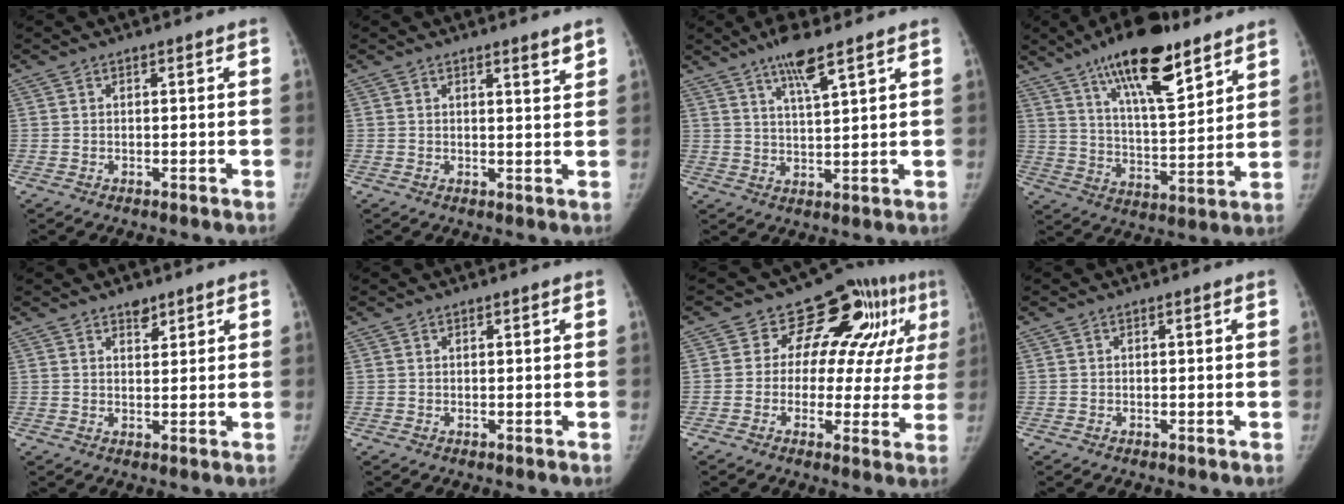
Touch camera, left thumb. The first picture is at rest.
{"total": 2.6, "force": [2.0, 0.3, 1.6], "torque": [-0.019, -0.016, 0.027]}
{"total": 7.1, "force": [4.7, 1.0, 5.2], "torque": [-0.094, -0.027, 0.087]}
{"total": 18.6, "force": [11.8, 6.1, 13.0], "torque": [-0.187, -0.058, 0.201]}
{"total": 2.8, "force": [2.1, 1.4, 1.1], "torque": [-0.003, -0.013, 0.033]}
{"total": 0.0}
{"total": 15.4, "force": [6.3, 9.2, 10.6], "torque": [-0.082, -0.002, 0.071]}
{"total": 0.0}